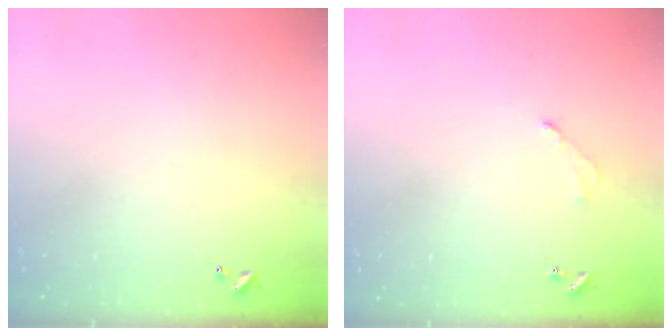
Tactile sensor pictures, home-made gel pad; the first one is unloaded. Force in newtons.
{"total": 2.8, "press": 2.8, "slide": 0.4}